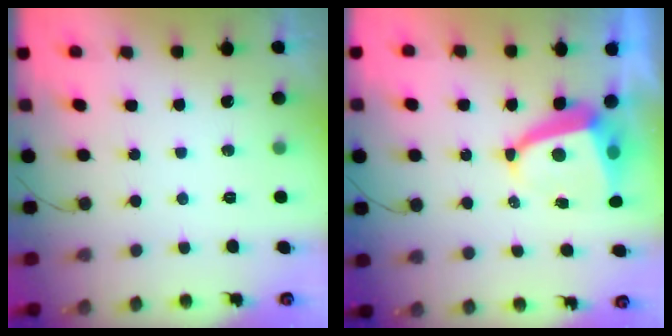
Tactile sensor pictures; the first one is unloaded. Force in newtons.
{"total": 7.2, "press": 7.1, "slide": 1.0}